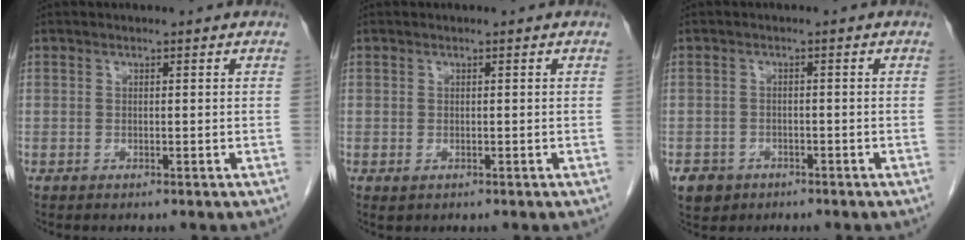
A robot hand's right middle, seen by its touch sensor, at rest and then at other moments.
{"total": 0.6, "force": [-0.2, 0.4, 0.4], "torque": [-0.010, -0.002, 0.002]}
{"total": 3.8, "force": [-2.3, 3.0, 0.6], "torque": [-0.010, 0.006, -0.033]}